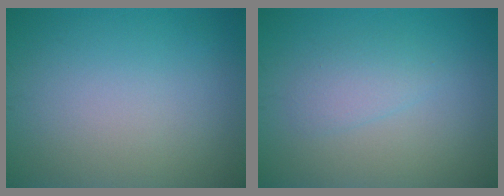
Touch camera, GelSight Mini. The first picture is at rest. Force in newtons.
{"total": 1.8, "press": 1.8, "slide": 0.1}